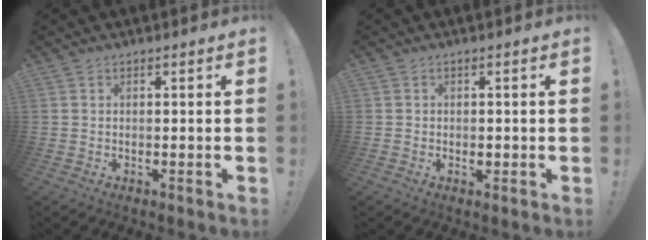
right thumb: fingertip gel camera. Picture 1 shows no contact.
{"total": 1.1, "force": [-0.2, 1.0, 0.4], "torque": [0.003, 0.000, -0.005]}